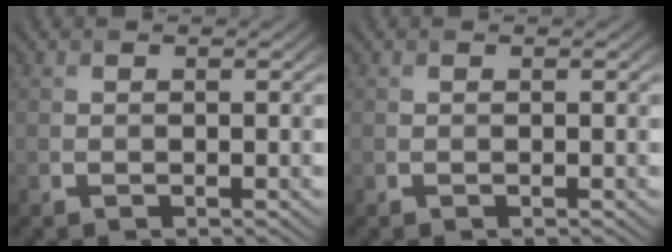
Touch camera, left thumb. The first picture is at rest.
{"total": 0.0}